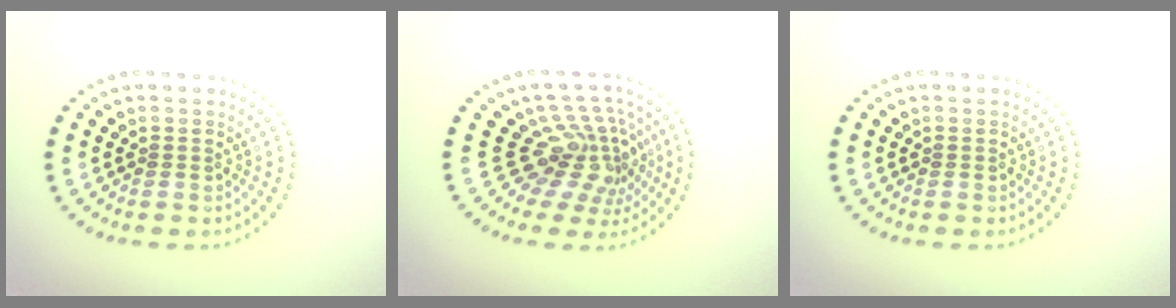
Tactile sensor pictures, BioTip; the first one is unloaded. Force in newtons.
{"total": 4.5, "press": 3.0, "slide": 3.3}
{"total": 0.0}